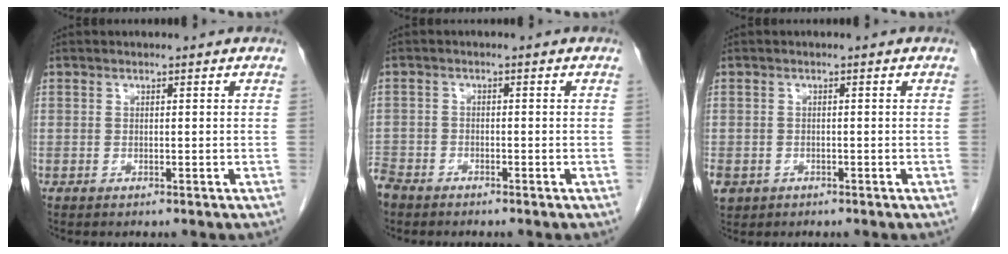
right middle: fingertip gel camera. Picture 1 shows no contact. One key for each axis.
{"total": 3.9, "fx": -3.4, "fy": 1.8, "fz": 0.8, "tx": -0.021, "ty": -0.005, "tz": -0.070}
{"total": 4.5, "fx": -2.2, "fy": 3.7, "fz": 1.5, "tx": -0.042, "ty": -0.002, "tz": -0.032}